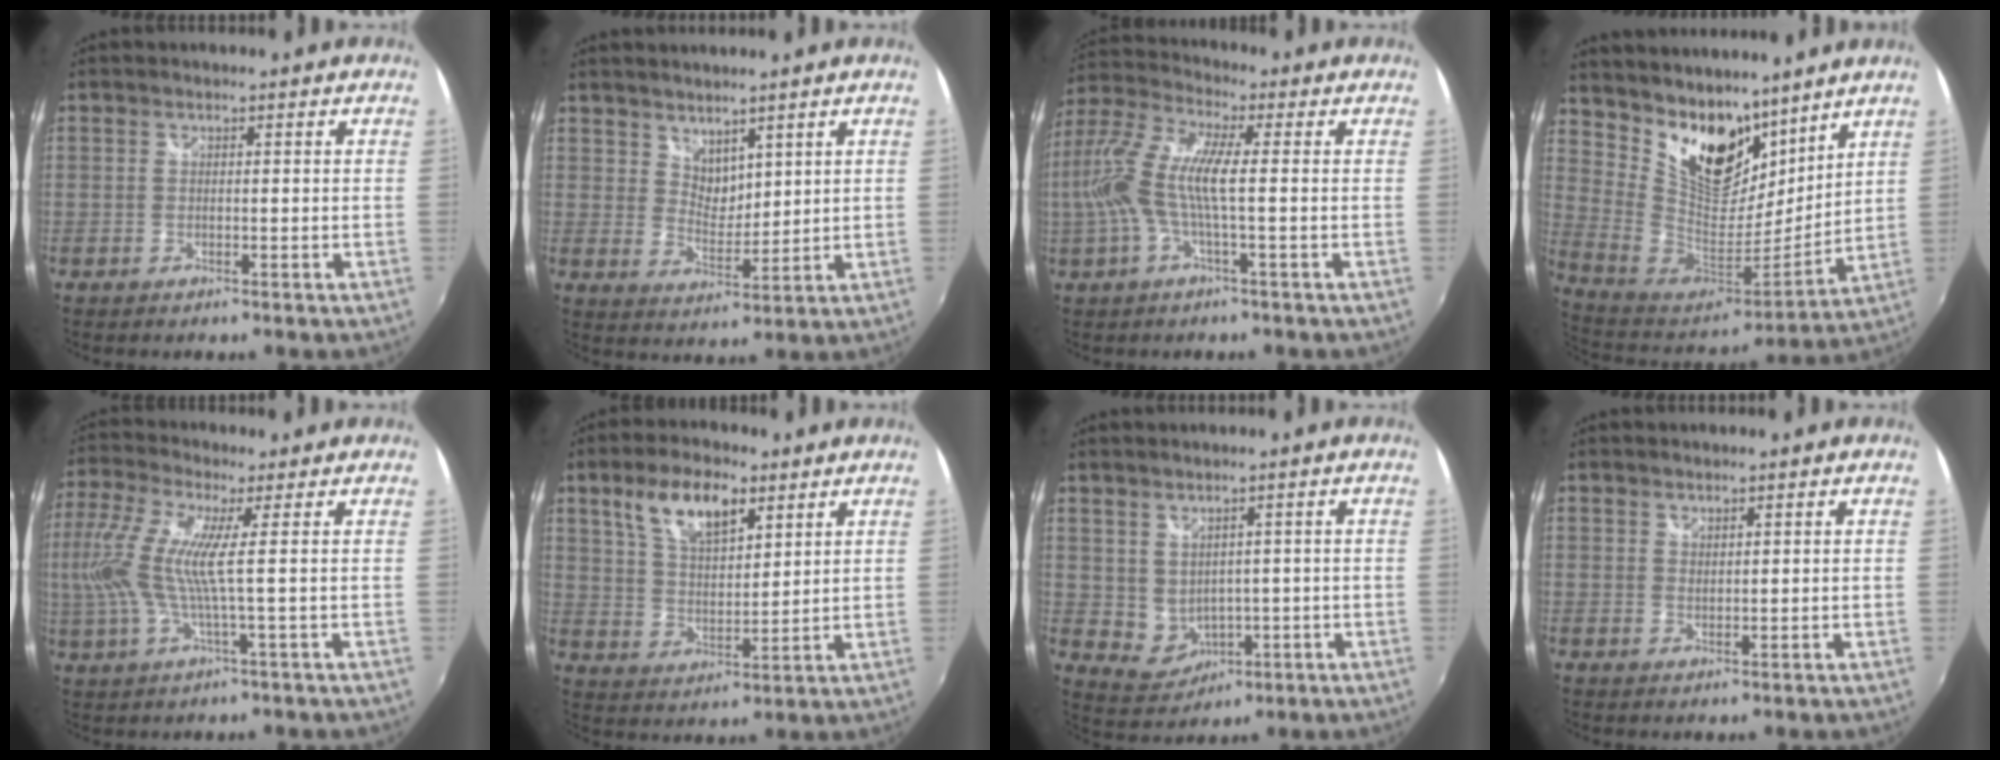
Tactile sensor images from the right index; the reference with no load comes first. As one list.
[{"total": 4.6, "force": [3.6, 2.6, 1.4], "torque": [-0.013, -0.003, 0.069]}, {"total": 12.7, "force": [-0.6, 2.1, 12.6], "torque": [-0.240, 0.002, -0.017]}, {"total": 19.4, "force": [12.6, 11.0, 9.9], "torque": [-0.211, 0.003, 0.241]}, {"total": 11.3, "force": [0.9, 0.0, 11.3], "torque": [-0.219, -0.005, 0.016]}, {"total": 10.4, "force": [5.8, 4.6, 7.4], "torque": [-0.136, 0.015, 0.110]}, {"total": 5.4, "force": [1.1, 4.5, 2.8], "torque": [-0.054, -0.005, 0.039]}, {"total": 1.0, "force": [0.9, 0.2, 0.0], "torque": [0.002, 0.000, 0.016]}]